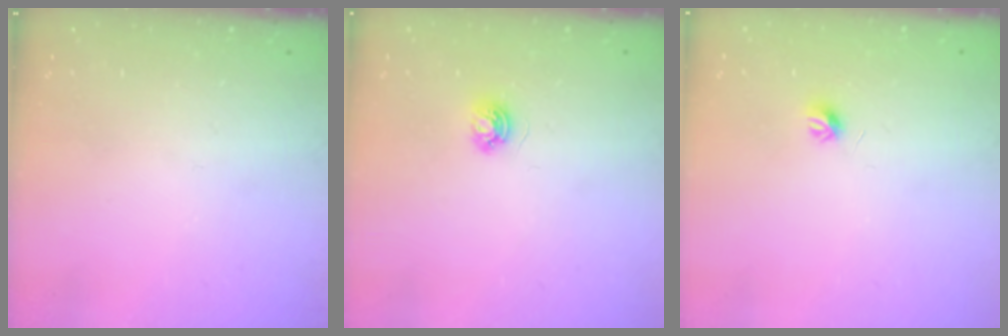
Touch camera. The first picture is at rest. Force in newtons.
{"total": 3.7, "press": 3.7, "slide": 0.5}
{"total": 4.0, "press": 3.9, "slide": 0.9}